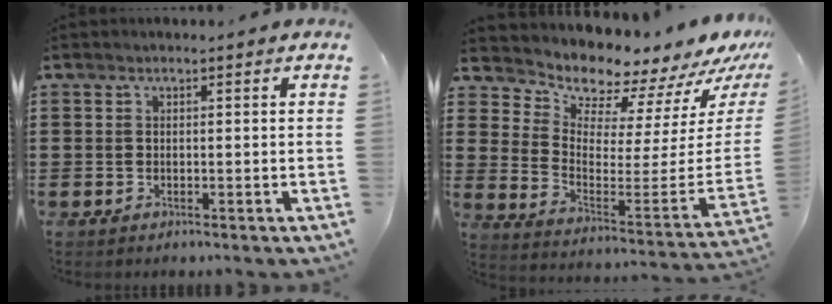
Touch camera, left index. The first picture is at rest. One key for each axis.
{"total": 7.5, "fx": 7.5, "fy": 0.9, "fz": -0.1, "tx": -0.026, "ty": -0.094, "tz": 0.124}